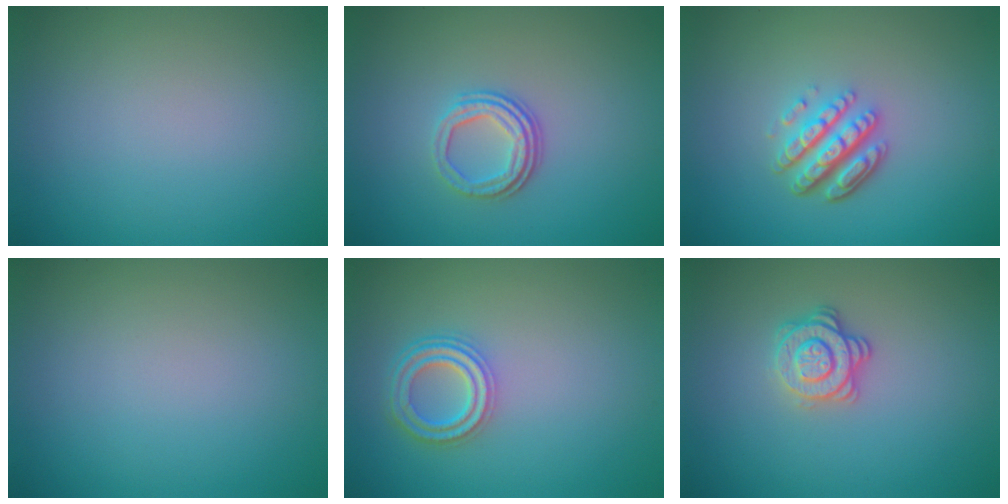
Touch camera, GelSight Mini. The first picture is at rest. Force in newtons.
{"total": 3.1, "press": 2.3, "slide": 2.0}
{"total": 4.6, "press": 3.4, "slide": 3.1}
{"total": 0.0}
{"total": 3.8, "press": 3.0, "slide": 2.3}
{"total": 2.8, "press": 2.5, "slide": 1.2}